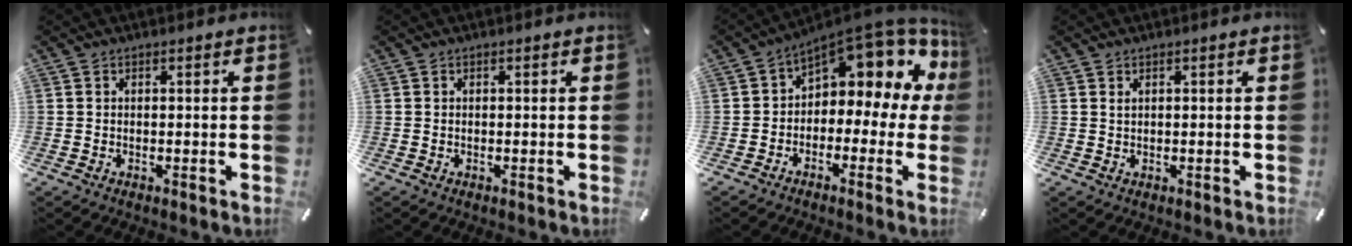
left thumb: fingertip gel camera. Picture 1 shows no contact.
{"total": 0.0}
{"total": 10.3, "force": [6.0, 5.3, 6.4], "torque": [-0.094, -0.058, 0.099]}
{"total": 0.7, "force": [0.4, 0.4, 0.5], "torque": [-0.010, 0.001, 0.007]}